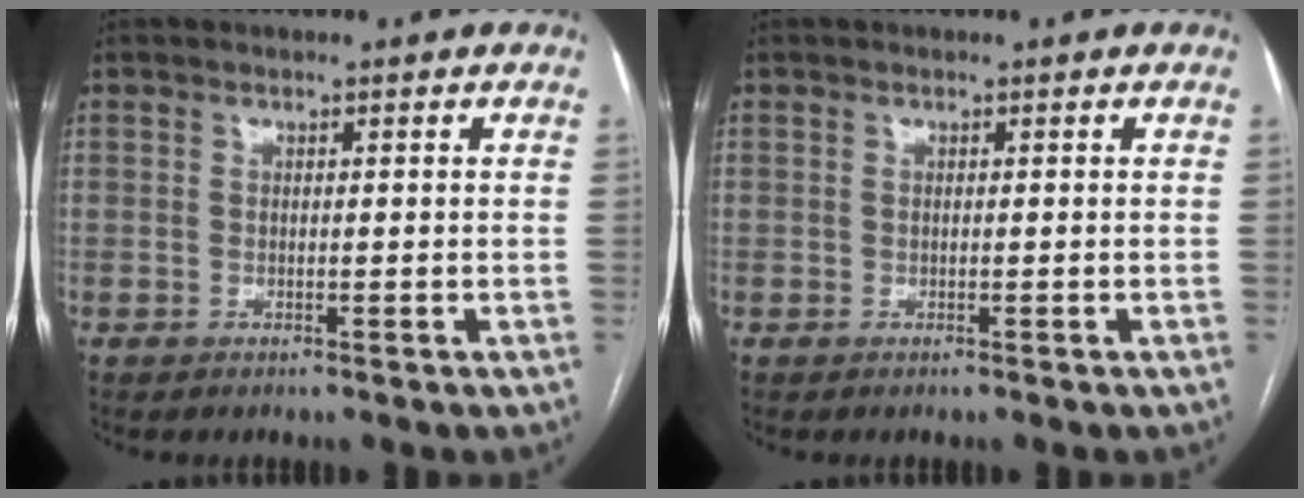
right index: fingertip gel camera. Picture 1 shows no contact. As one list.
[{"total": 0.0}]